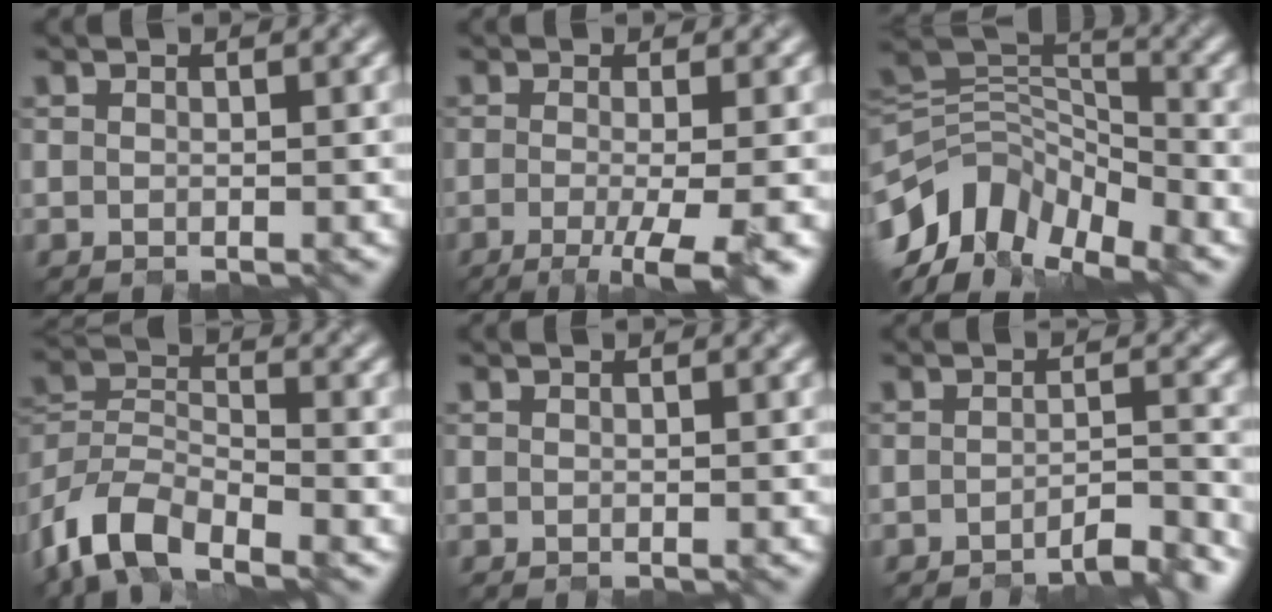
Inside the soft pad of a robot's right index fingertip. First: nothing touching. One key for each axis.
{"total": 6.3, "fx": -2.3, "fy": 1.7, "fz": 5.6, "tx": -0.068, "ty": -0.016, "tz": -0.032}
{"total": 10.4, "fx": -5.9, "fy": 5.7, "fz": 6.4, "tx": -0.118, "ty": 0.005, "tz": -0.120}
{"total": 7.6, "fx": -5.6, "fy": 3.1, "fz": 4.0, "tx": -0.073, "ty": -0.004, "tz": -0.120}
{"total": 0.0}
{"total": 3.0, "fx": -2.3, "fy": 0.5, "fz": 1.8, "tx": -0.013, "ty": 0.005, "tz": -0.047}